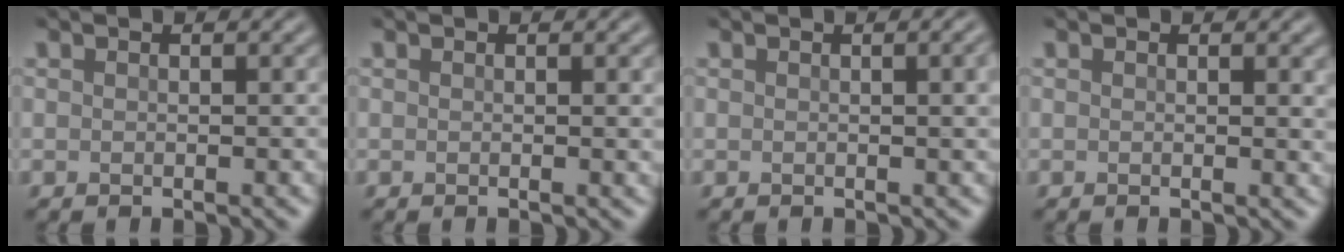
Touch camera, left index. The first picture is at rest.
{"total": 1.1, "force": [0.2, 0.3, 1.0], "torque": [-0.007, 0.001, 0.000]}
{"total": 2.6, "force": [0.4, 0.8, 2.4], "torque": [-0.020, 0.007, 0.001]}
{"total": 0.9, "force": [0.4, 0.2, 0.8], "torque": [-0.006, -0.001, 0.004]}